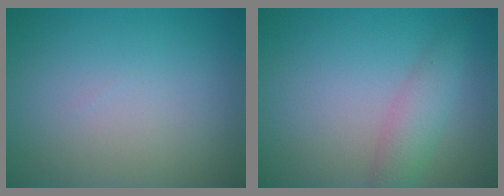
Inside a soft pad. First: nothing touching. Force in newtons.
{"total": 2.6, "press": 2.6, "slide": 0.0}